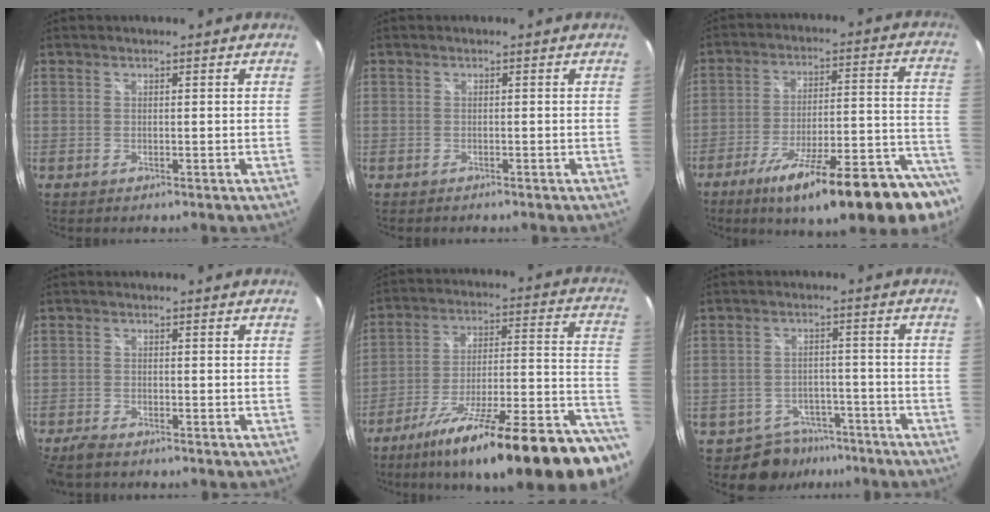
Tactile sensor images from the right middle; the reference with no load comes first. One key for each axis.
{"total": 1.0, "fx": -1.0, "fy": 0.3, "fz": 0.2, "tx": -0.006, "ty": -0.006, "tz": -0.016}
{"total": 25.9, "fx": -18.9, "fy": 3.9, "fz": 17.3, "tx": -0.242, "ty": -0.044, "tz": -0.268}
{"total": 4.5, "fx": -3.9, "fy": 1.0, "fz": 2.0, "tx": -0.057, "ty": -0.020, "tz": -0.075}
{"total": 30.8, "fx": -21.3, "fy": 5.1, "fz": 21.6, "tx": -0.286, "ty": -0.039, "tz": -0.312}
{"total": 7.3, "fx": -5.5, "fy": 4.7, "fz": 0.6, "tx": -0.019, "ty": 0.019, "tz": -0.072}